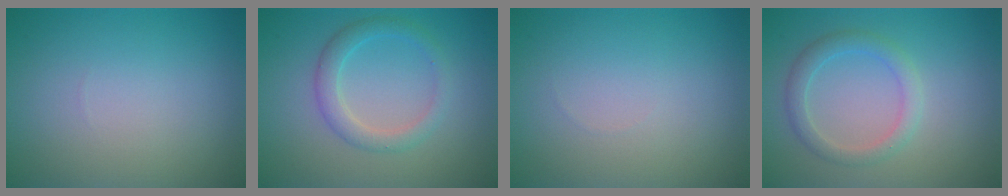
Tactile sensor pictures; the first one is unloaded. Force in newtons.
{"total": 2.6, "press": 2.6, "slide": 0.0}
{"total": 0.0}
{"total": 2.3, "press": 2.3, "slide": 0.1}